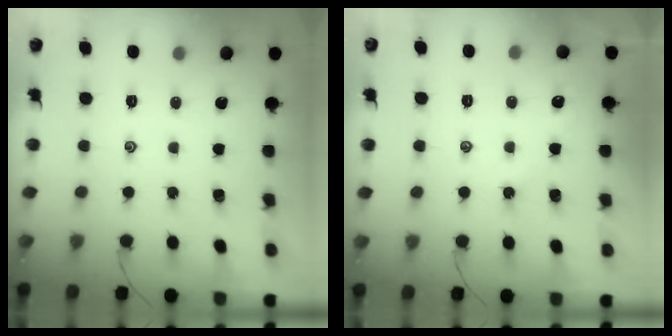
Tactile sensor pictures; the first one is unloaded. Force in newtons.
{"total": 3.0, "press": 2.9, "slide": 0.4}